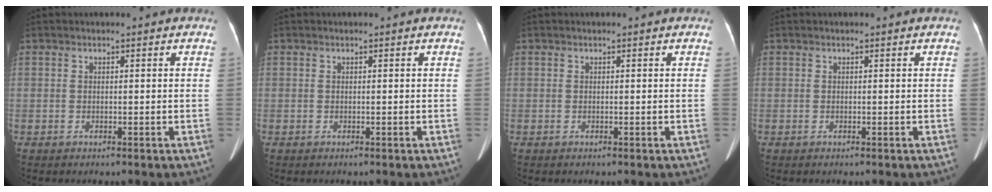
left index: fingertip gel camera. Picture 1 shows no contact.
{"total": 0.0}
{"total": 0.0}
{"total": 0.0}